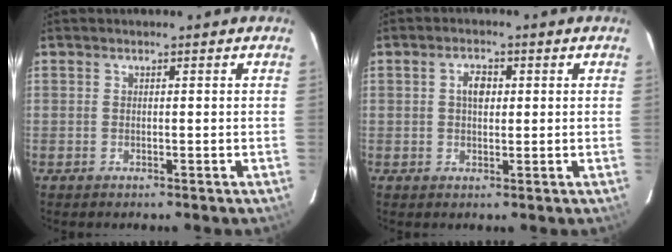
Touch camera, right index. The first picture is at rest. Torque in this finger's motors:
{"motor_torque": [0.24, 0.04, 0.09, 0.06]}